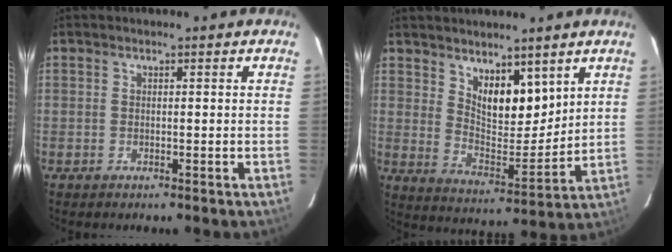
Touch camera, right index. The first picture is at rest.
{"total": 8.3, "force": [6.1, 3.9, 4.2], "torque": [-0.055, -0.006, 0.112]}